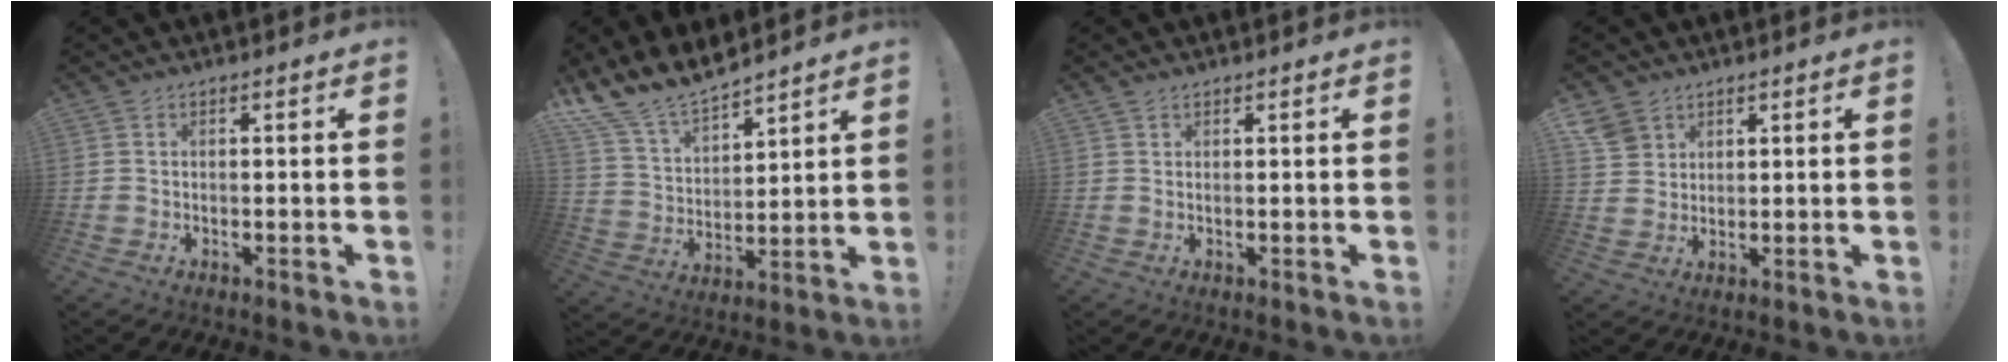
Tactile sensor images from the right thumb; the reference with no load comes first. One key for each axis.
{"total": 13.5, "fx": 12.4, "fy": 3.9, "fz": 3.4, "tx": -0.095, "ty": -0.100, "tz": 0.233}
{"total": 1.1, "fx": 1.0, "fy": 0.3, "fz": 0.4, "tx": -0.003, "ty": -0.003, "tz": 0.017}
{"total": 6.0, "fx": 3.7, "fy": 4.4, "fz": 1.6, "tx": -0.027, "ty": -0.017, "tz": 0.075}